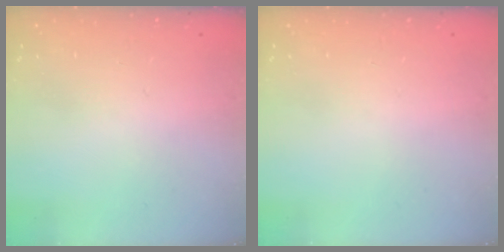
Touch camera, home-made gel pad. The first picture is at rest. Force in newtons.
{"total": 0.0}